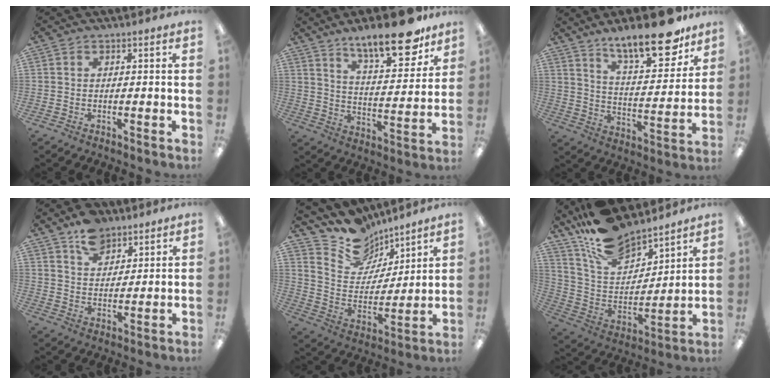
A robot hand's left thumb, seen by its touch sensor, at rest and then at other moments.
{"total": 17.5, "force": [13.0, 5.5, 10.3], "torque": [-0.152, -0.077, 0.214]}
{"total": 18.5, "force": [13.7, 5.9, 10.9], "torque": [-0.165, -0.085, 0.226]}
{"total": 8.3, "force": [6.1, 4.9, 2.7], "torque": [-0.044, -0.025, 0.110]}
{"total": 12.4, "force": [10.3, 6.7, 1.3], "torque": [-0.048, -0.094, 0.196]}
{"total": 15.9, "force": [14.2, 5.4, 4.8], "torque": [-0.124, -0.100, 0.262]}